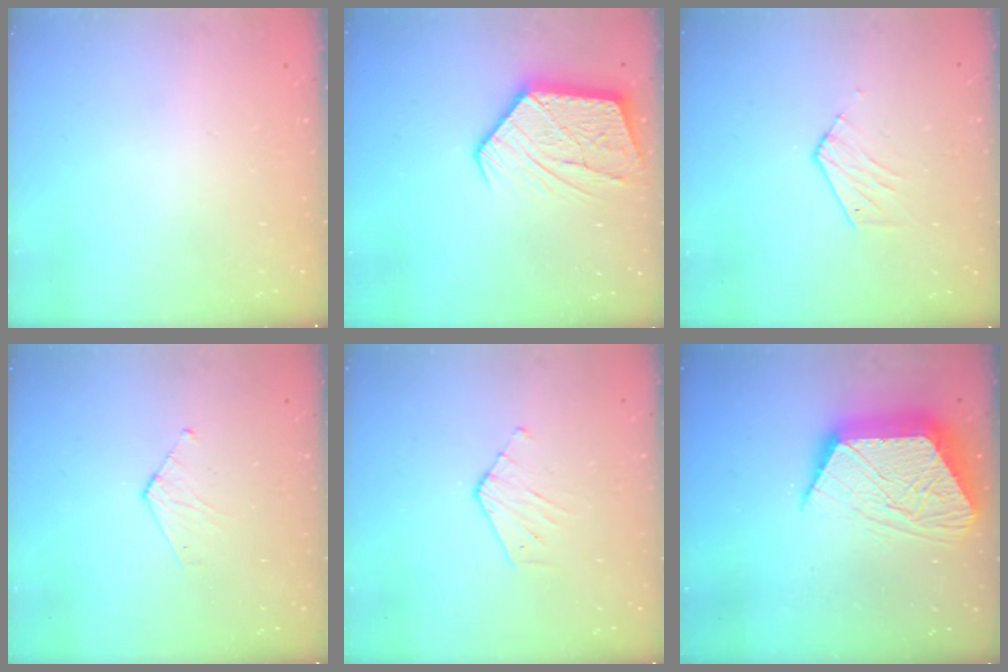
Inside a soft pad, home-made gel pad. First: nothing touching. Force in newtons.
{"total": 13.9, "press": 13.8, "slide": 1.1}
{"total": 4.0, "press": 3.9, "slide": 0.3}
{"total": 3.3, "press": 3.2, "slide": 0.3}
{"total": 3.3, "press": 3.3, "slide": 0.3}
{"total": 18.1, "press": 18.1, "slide": 1.2}